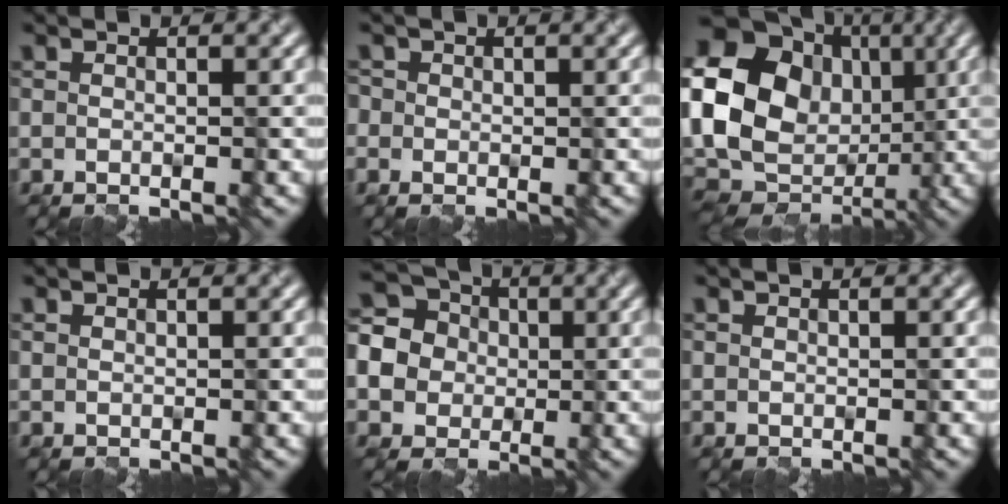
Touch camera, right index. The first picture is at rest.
{"total": 0.7, "force": [-0.2, 0.5, -0.4], "torque": [-0.003, 0.001, 0.003]}
{"total": 20.6, "force": [4.0, 17.9, 9.2], "torque": [-0.233, 0.027, 0.058]}
{"total": 1.0, "force": [0.3, -0.6, -0.8], "torque": [-0.003, 0.003, 0.011]}
{"total": 6.0, "force": [0.2, 5.7, 1.7], "torque": [-0.071, 0.031, -0.017]}
{"total": 1.1, "force": [0.3, -0.6, -0.8], "torque": [-0.002, 0.004, 0.012]}